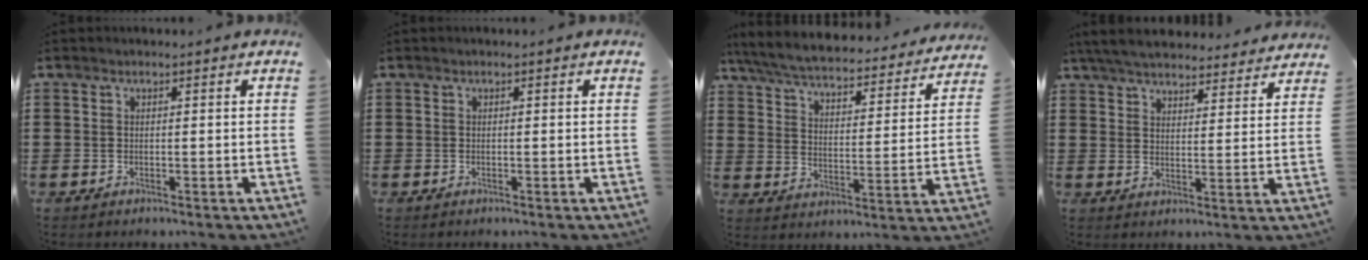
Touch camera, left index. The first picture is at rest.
{"total": 0.0}
{"total": 5.8, "force": [5.5, 0.1, 1.9], "torque": [-0.064, -0.040, 0.090]}
{"total": 6.0, "force": [5.8, 0.5, 1.6], "torque": [-0.053, -0.024, 0.105]}